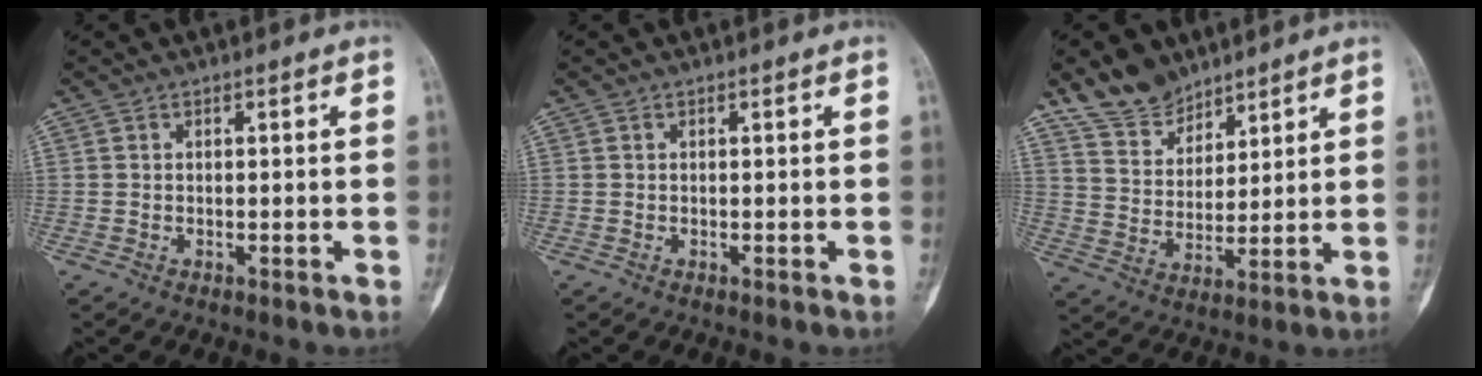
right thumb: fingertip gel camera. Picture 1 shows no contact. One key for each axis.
{"total": 0.0}
{"total": 9.3, "fx": 7.5, "fy": 4.8, "fz": 2.3, "tx": -0.018, "ty": -0.045, "tz": 0.151}